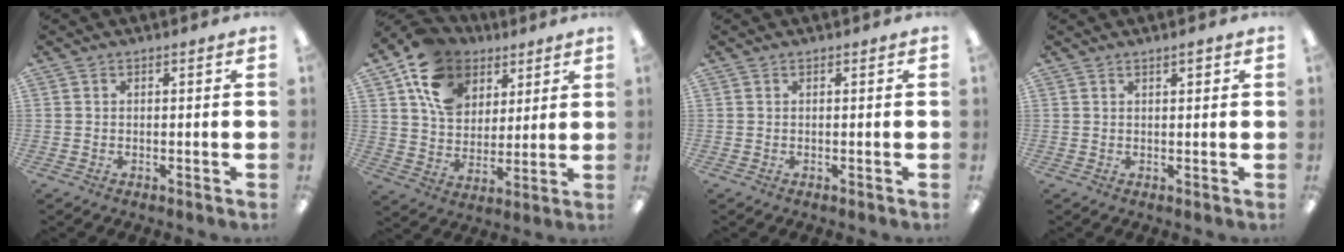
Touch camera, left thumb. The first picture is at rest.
{"total": 14.8, "force": [8.2, 10.9, 5.6], "torque": [-0.112, -0.040, 0.158]}
{"total": 0.0}
{"total": 1.6, "force": [1.1, 0.4, 1.1], "torque": [-0.015, -0.002, 0.016]}